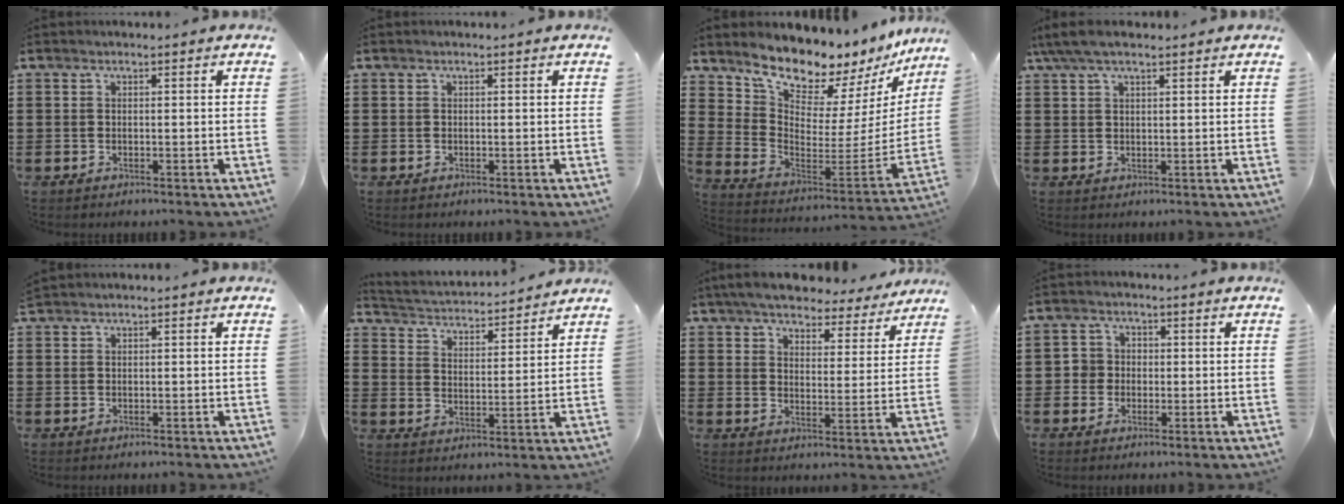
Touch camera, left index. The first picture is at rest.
{"total": 0.0}
{"total": 8.8, "force": [8.6, 1.6, 1.4], "torque": [-0.064, -0.086, 0.148]}
{"total": 4.2, "force": [2.8, 1.1, 2.9], "torque": [-0.061, 0.007, 0.052]}
{"total": 0.7, "force": [0.7, 0.0, 0.1], "torque": [-0.003, -0.001, 0.014]}
{"total": 2.9, "force": [2.9, 0.0, -0.1], "torque": [-0.020, -0.029, 0.042]}
{"total": 6.1, "force": [5.8, 1.0, 1.4], "torque": [-0.055, -0.029, 0.103]}
{"total": 2.6, "force": [-0.2, 2.6, 0.6], "torque": [-0.023, 0.009, -0.008]}